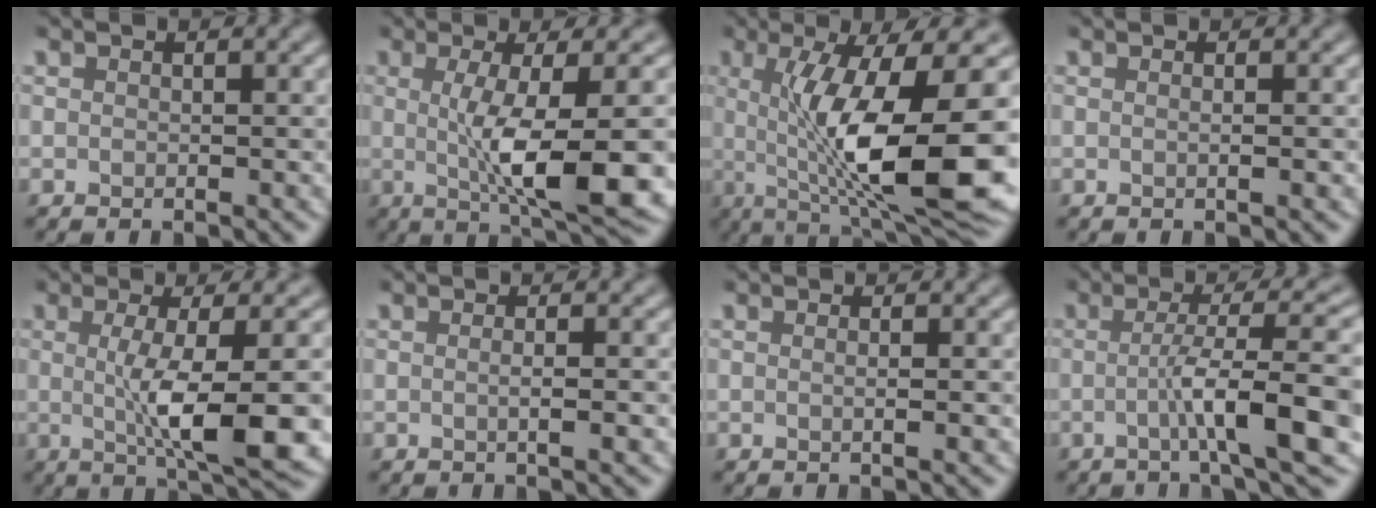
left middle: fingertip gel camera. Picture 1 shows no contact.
{"total": 9.7, "force": [-1.0, 2.2, 9.4], "torque": [-0.141, -0.012, -0.013]}
{"total": 13.3, "force": [-0.6, 3.3, 12.9], "torque": [-0.198, -0.013, -0.007]}
{"total": 1.1, "force": [0.0, 0.3, 1.1], "torque": [-0.010, 0.002, -0.005]}
{"total": 8.6, "force": [-0.8, 1.8, 8.4], "torque": [-0.126, -0.009, -0.011]}
{"total": 2.2, "force": [-0.1, 0.6, 2.1], "torque": [-0.024, -0.001, -0.008]}
{"total": 1.5, "force": [0.0, 0.5, 1.4], "torque": [-0.013, 0.001, -0.006]}
{"total": 8.0, "force": [-1.5, 1.2, 7.8], "torque": [-0.113, 0.012, -0.029]}